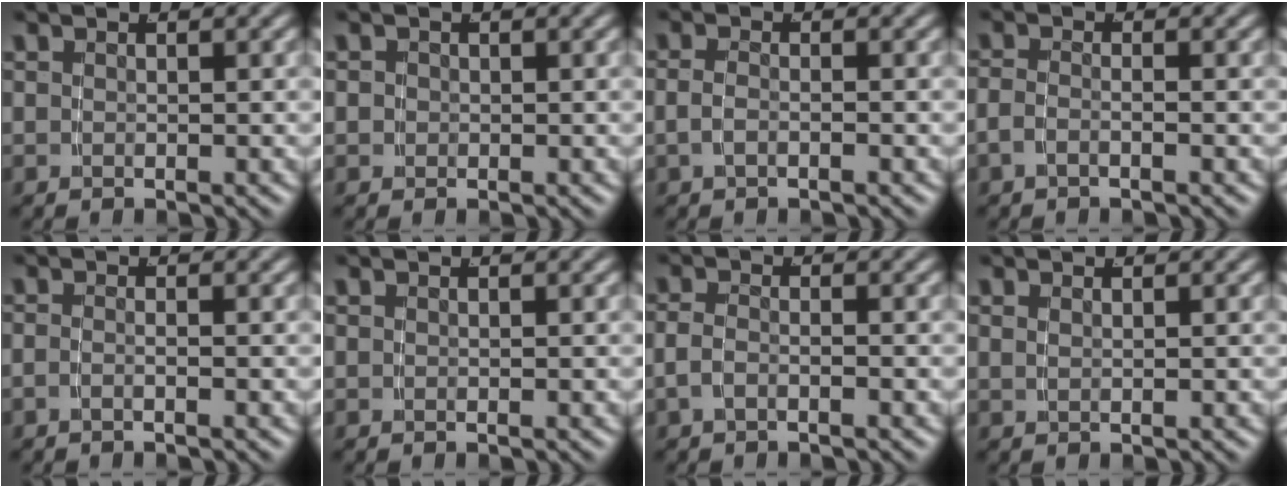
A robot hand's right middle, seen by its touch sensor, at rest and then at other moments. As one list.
[{"total": 0.8, "force": [-0.2, 0.8, 0.1], "torque": [-0.006, -0.005, -0.001]}, {"total": 1.3, "force": [-0.6, 0.2, 1.1], "torque": [-0.029, -0.008, -0.007]}, {"total": 1.7, "force": [-1.0, 0.5, 1.2], "torque": [-0.030, -0.007, -0.016]}, {"total": 1.2, "force": [-0.9, 0.1, 0.8], "torque": [-0.018, -0.002, -0.018]}, {"total": 0.0}, {"total": 1.7, "force": [-0.9, 0.6, 1.2], "torque": [-0.033, -0.008, -0.012]}, {"total": 0.7, "force": [0.4, -0.5, 0.3], "torque": [-0.002, -0.003, 0.014]}]